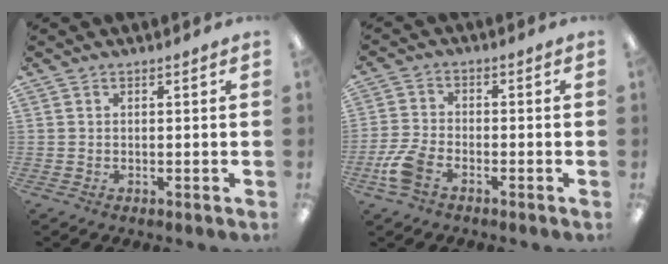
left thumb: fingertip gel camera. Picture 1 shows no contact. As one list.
[{"total": 6.9, "force": [-3.8, 3.7, 4.5], "torque": [-0.105, 0.007, -0.072]}]